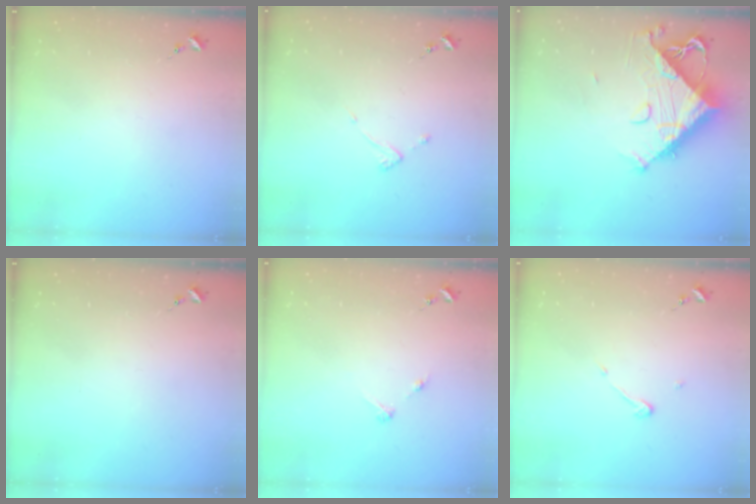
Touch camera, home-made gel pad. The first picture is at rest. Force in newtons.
{"total": 3.5, "press": 3.5, "slide": 0.3}
{"total": 13.1, "press": 13.0, "slide": 1.5}
{"total": 0.0}
{"total": 2.8, "press": 2.8, "slide": 0.3}
{"total": 3.8, "press": 3.8, "slide": 0.3}